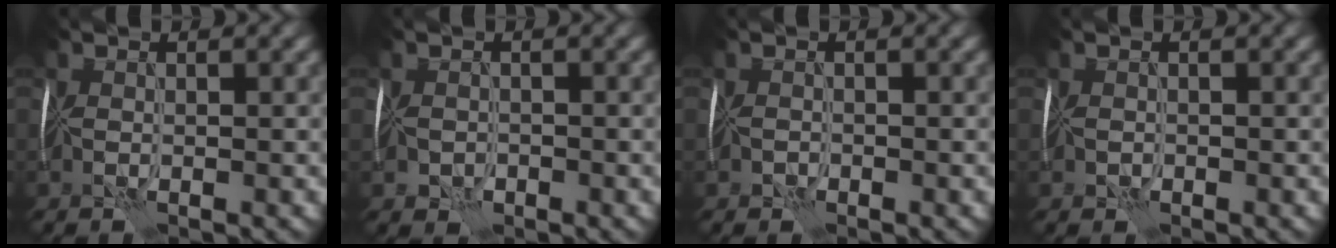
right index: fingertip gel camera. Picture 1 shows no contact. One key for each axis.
{"total": 1.7, "fx": -0.8, "fy": 1.2, "fz": 0.9, "tx": -0.016, "ty": -0.004, "tz": -0.012}
{"total": 1.0, "fx": -0.8, "fy": 0.5, "fz": 0.5, "tx": -0.009, "ty": 0.001, "tz": -0.015}
{"total": 1.0, "fx": -0.5, "fy": 0.6, "fz": 0.7, "tx": -0.012, "ty": -0.003, "tz": -0.006}